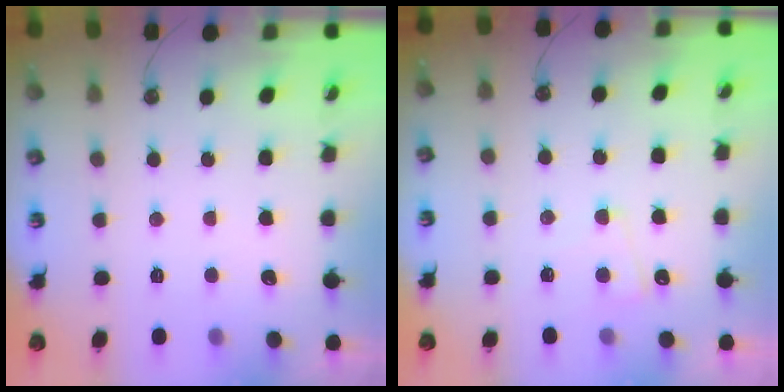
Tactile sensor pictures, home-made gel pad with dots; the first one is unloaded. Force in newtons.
{"total": 2.3, "press": 2.3, "slide": 0.5}